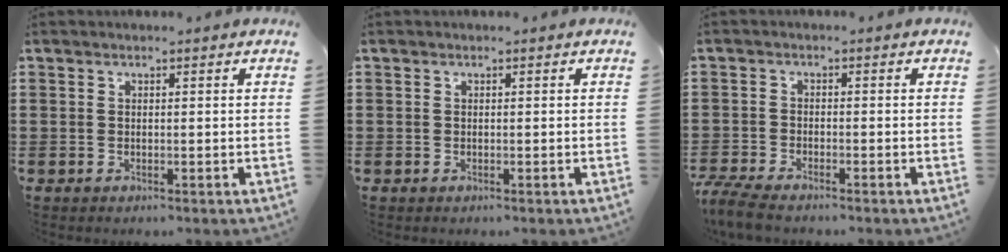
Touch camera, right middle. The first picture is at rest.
{"total": 0.0}
{"total": 3.6, "force": [-3.3, 0.2, 1.3], "torque": [-0.045, -0.010, -0.072]}